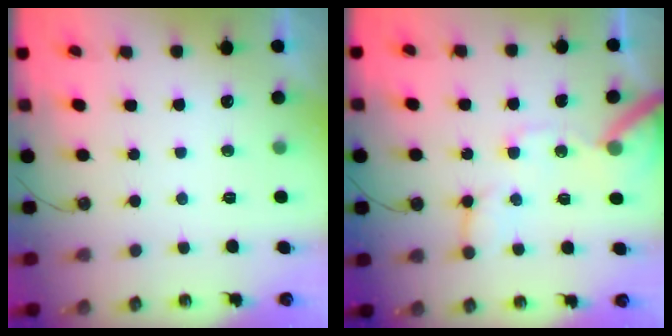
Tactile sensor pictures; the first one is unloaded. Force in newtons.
{"total": 12.8, "press": 12.7, "slide": 1.6}